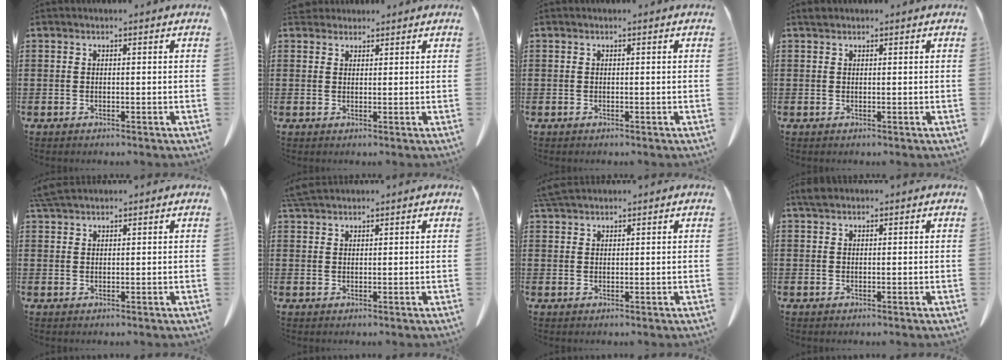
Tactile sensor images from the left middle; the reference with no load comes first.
{"total": 2.3, "force": [2.1, 0.9, 0.3], "torque": [-0.013, 0.002, 0.043]}
{"total": 0.0}
{"total": 0.7, "force": [0.6, 0.4, 0.1], "torque": [-0.005, 0.002, 0.012]}
{"total": 3.2, "force": [2.8, 0.5, 1.3], "torque": [-0.034, -0.001, 0.056]}
{"total": 3.2, "force": [2.9, 0.6, 1.1], "torque": [-0.031, -0.002, 0.057]}
{"total": 3.0, "force": [2.7, 0.5, 1.0], "torque": [-0.029, -0.002, 0.055]}
{"total": 1.6, "force": [1.3, 0.7, 0.7], "torque": [-0.019, 0.003, 0.025]}